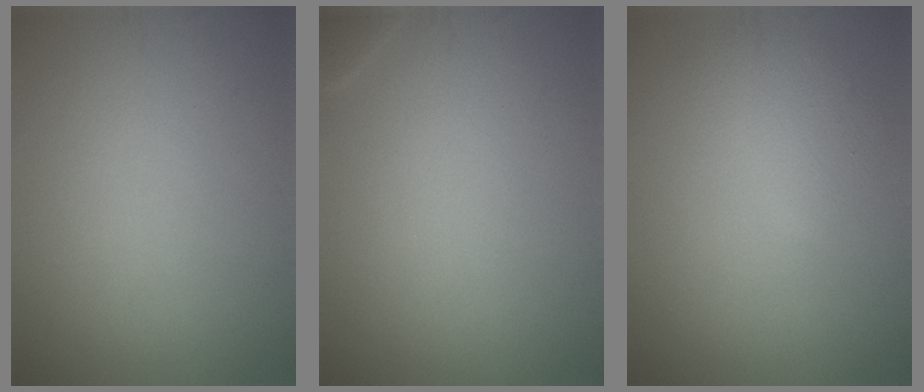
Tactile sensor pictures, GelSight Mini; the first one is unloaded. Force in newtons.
{"total": 0.7, "press": 0.7, "slide": 0.0}
{"total": 2.7, "press": 2.7, "slide": 0.2}